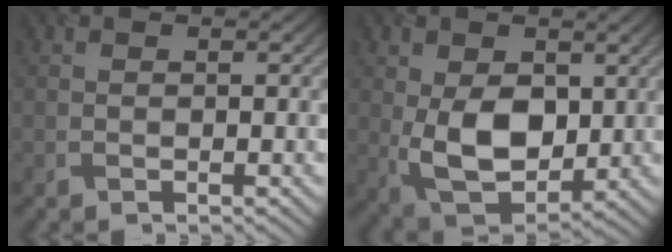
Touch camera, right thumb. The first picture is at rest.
{"total": 9.7, "force": [0.4, 6.3, 7.4], "torque": [-0.153, -0.012, 0.011]}